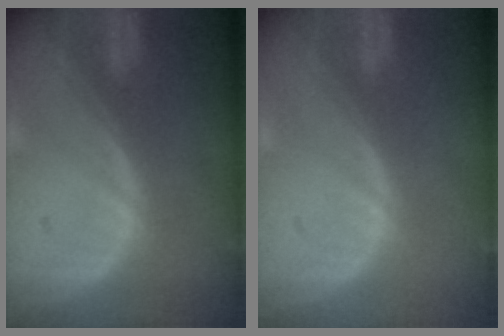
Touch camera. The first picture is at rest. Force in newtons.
{"total": 0.0}